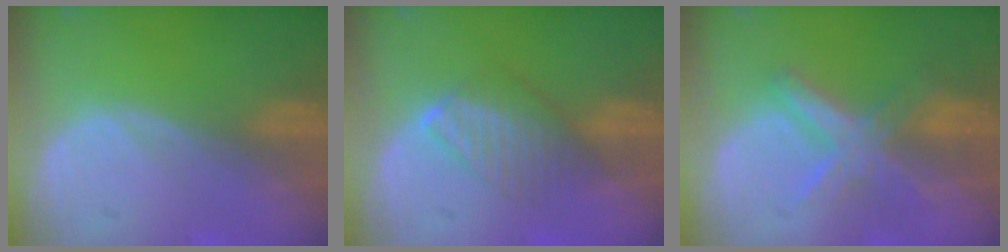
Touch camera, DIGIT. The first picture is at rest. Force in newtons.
{"total": 4.9, "press": 4.8, "slide": 0.8}
{"total": 7.2, "press": 6.1, "slide": 3.7}